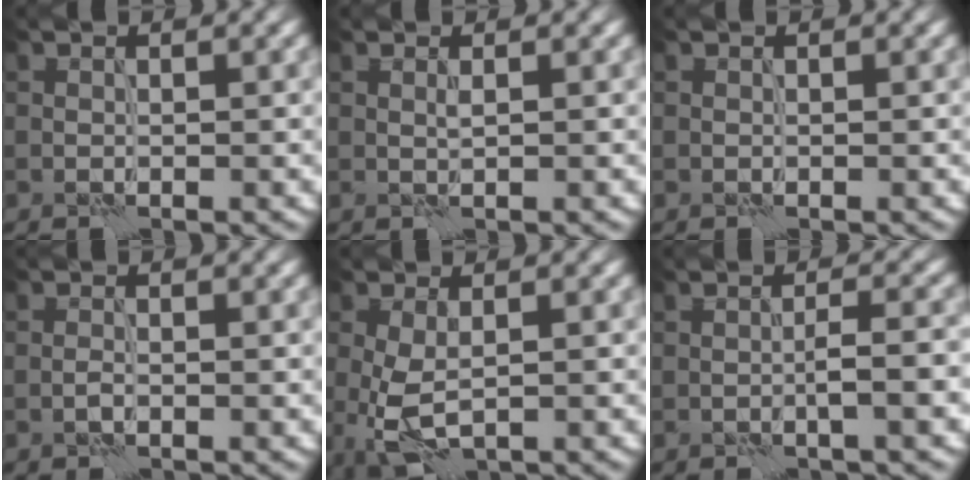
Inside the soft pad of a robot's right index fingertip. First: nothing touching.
{"total": 0.6, "force": [0.3, -0.1, 0.5], "torque": [-0.012, 0.003, 0.005]}
{"total": 0.0}
{"total": 0.7, "force": [-0.4, 0.2, 0.5], "torque": [-0.014, 0.002, -0.009]}
{"total": 3.7, "force": [-0.4, 1.7, 3.3], "torque": [-0.078, -0.010, -0.004]}
{"total": 2.1, "force": [-0.6, 0.0, 2.1], "torque": [-0.036, 0.009, -0.013]}